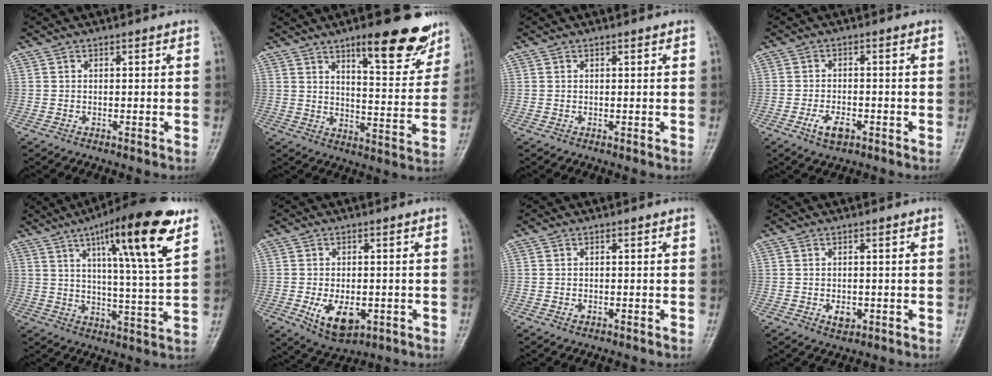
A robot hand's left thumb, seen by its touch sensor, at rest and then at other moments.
{"total": 15.7, "force": [10.3, 4.6, 10.9], "torque": [-0.107, -0.062, 0.149]}
{"total": 0.6, "force": [0.4, 0.1, 0.4], "torque": [-0.008, -0.002, 0.005]}
{"total": 4.1, "force": [-1.9, 2.1, 2.9], "torque": [-0.054, 0.005, -0.032]}
{"total": 19.0, "force": [9.6, 2.8, 16.1], "torque": [-0.234, -0.035, 0.144]}
{"total": 8.6, "force": [-2.4, 5.0, 6.6], "torque": [-0.099, -0.008, -0.026]}
{"total": 0.9, "force": [-0.1, 0.6, 0.7], "torque": [-0.009, 0.002, 0.001]}
{"total": 2.5, "force": [-0.4, 1.7, 1.8], "torque": [-0.019, -0.001, -0.002]}